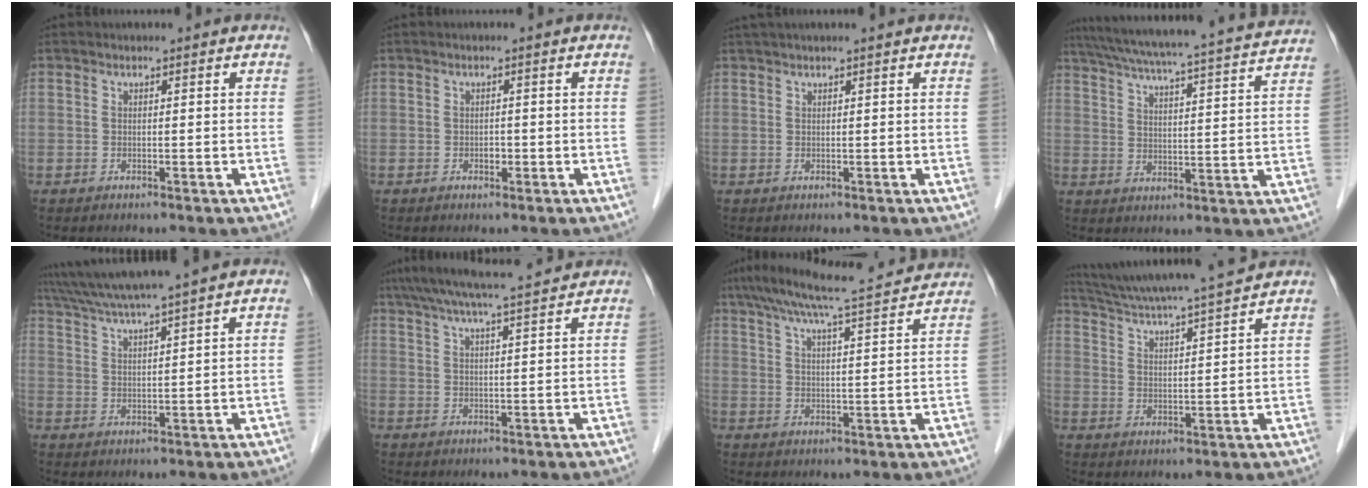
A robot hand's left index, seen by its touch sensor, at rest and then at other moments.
{"total": 0.9, "force": [-0.3, 0.6, 0.6], "torque": [-0.010, 0.002, -0.006]}
{"total": 4.3, "force": [3.6, -0.5, 2.3], "torque": [-0.029, 0.036, 0.057]}
{"total": 23.0, "force": [20.5, 0.4, 10.4], "torque": [-0.178, -0.002, 0.272]}
{"total": 11.3, "force": [9.7, -1.4, 5.5], "torque": [-0.100, 0.024, 0.156]}
{"total": 10.4, "force": [9.3, -0.4, 4.8], "torque": [-0.085, 0.030, 0.136]}
{"total": 15.9, "force": [14.3, 0.1, 7.1], "torque": [-0.133, 0.025, 0.199]}
{"total": 15.9, "force": [14.4, -0.9, 6.7], "torque": [-0.127, 0.006, 0.220]}